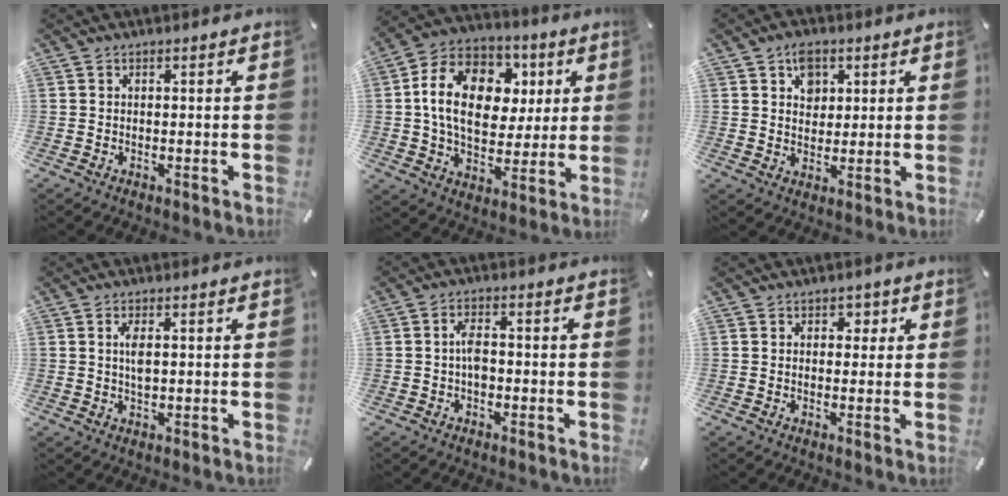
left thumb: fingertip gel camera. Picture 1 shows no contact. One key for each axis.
{"total": 18.6, "fx": 3.3, "fy": 13.7, "fz": 12.1, "tx": -0.213, "ty": 0.008, "tz": 0.060}
{"total": 5.7, "fx": 2.3, "fy": 4.7, "fz": 2.3, "tx": -0.026, "ty": -0.002, "tz": 0.038}
{"total": 3.3, "fx": 0.5, "fy": 1.2, "fz": 3.0, "tx": -0.071, "ty": 0.002, "tz": 0.005}
{"total": 3.8, "fx": -0.7, "fy": 2.1, "fz": 3.1, "tx": -0.065, "ty": 0.006, "tz": -0.014}
{"total": 2.3, "fx": 0.7, "fy": 1.9, "fz": 1.0, "tx": 0.000, "ty": -0.002, "tz": 0.002}